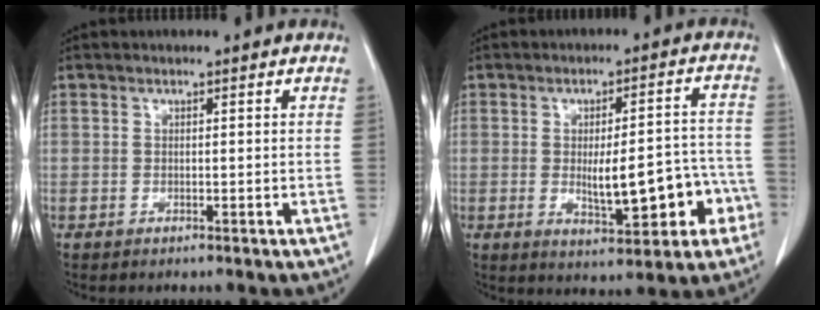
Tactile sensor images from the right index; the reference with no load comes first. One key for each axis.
{"total": 11.3, "fx": -3.0, "fy": 3.5, "fz": 10.3, "tx": -0.140, "ty": 0.020, "tz": -0.031}